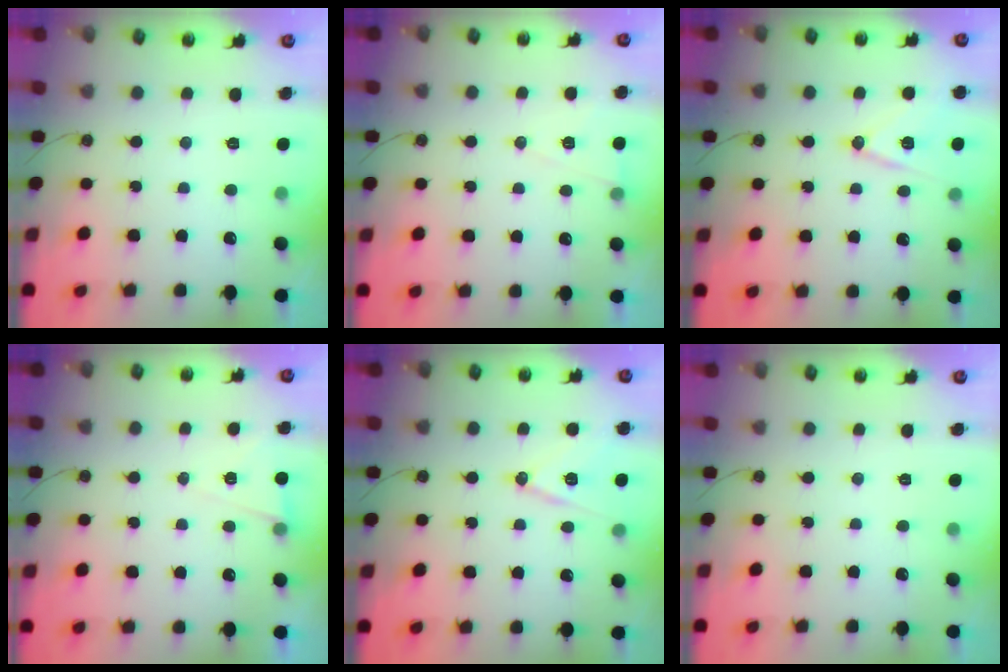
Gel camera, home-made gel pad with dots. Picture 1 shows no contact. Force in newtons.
{"total": 6.4, "press": 4.6, "slide": 4.4}
{"total": 12.7, "press": 12.2, "slide": 3.5}
{"total": 6.8, "press": 5.3, "slide": 4.2}
{"total": 12.2, "press": 11.7, "slide": 3.4}
{"total": 0.0}